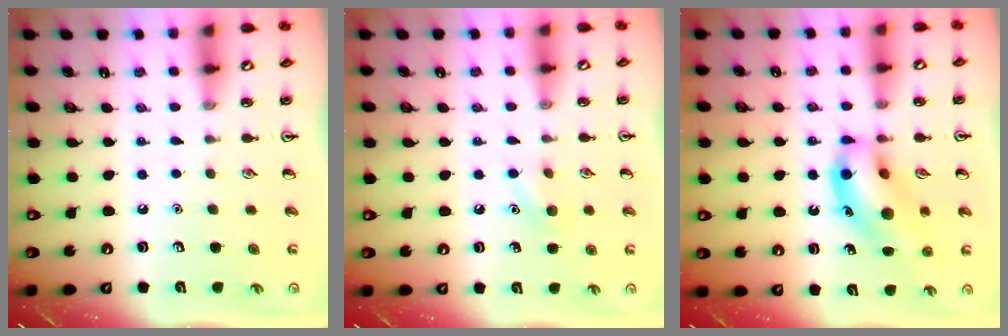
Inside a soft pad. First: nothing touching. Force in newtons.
{"total": 6.3, "press": 6.1, "slide": 1.6}
{"total": 14.6, "press": 14.4, "slide": 2.1}